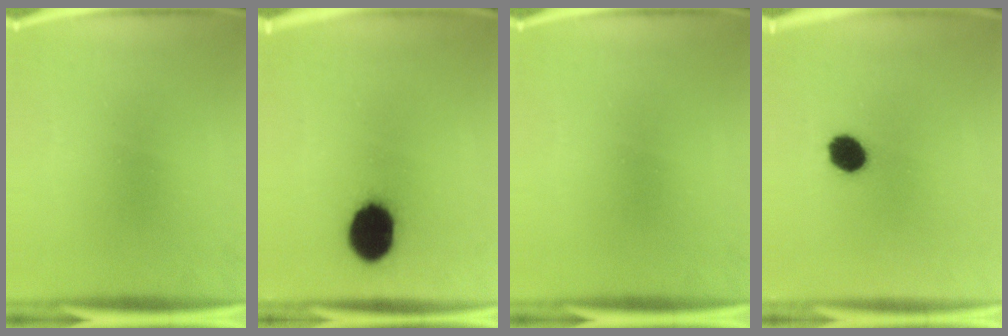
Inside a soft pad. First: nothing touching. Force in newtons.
{"total": 13.0}
{"total": 0.0}
{"total": 6.6}